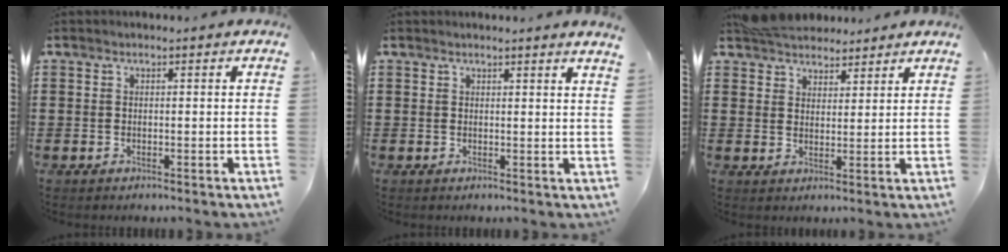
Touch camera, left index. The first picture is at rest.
{"total": 1.4, "force": [1.3, -0.5, 0.2], "torque": [-0.007, -0.004, 0.025]}
{"total": 5.4, "force": [5.1, 1.6, 0.6], "torque": [-0.030, -0.005, 0.099]}